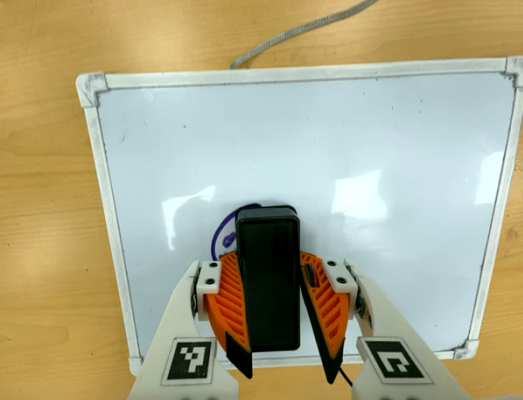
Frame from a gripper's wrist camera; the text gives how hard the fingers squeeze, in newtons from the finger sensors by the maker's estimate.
{"total": 14.2, "left": 15.4, "right": 13.0}